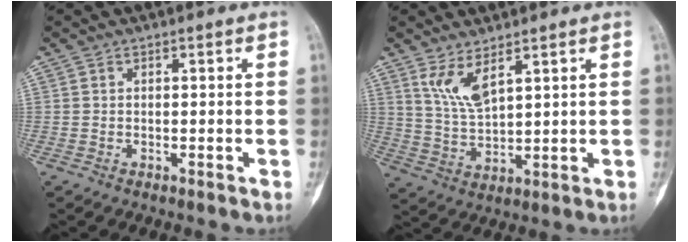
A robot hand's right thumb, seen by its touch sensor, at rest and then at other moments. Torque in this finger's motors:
{"motor_torque": [-0.02, 0.03, 0.07, 0.08, 0.03]}